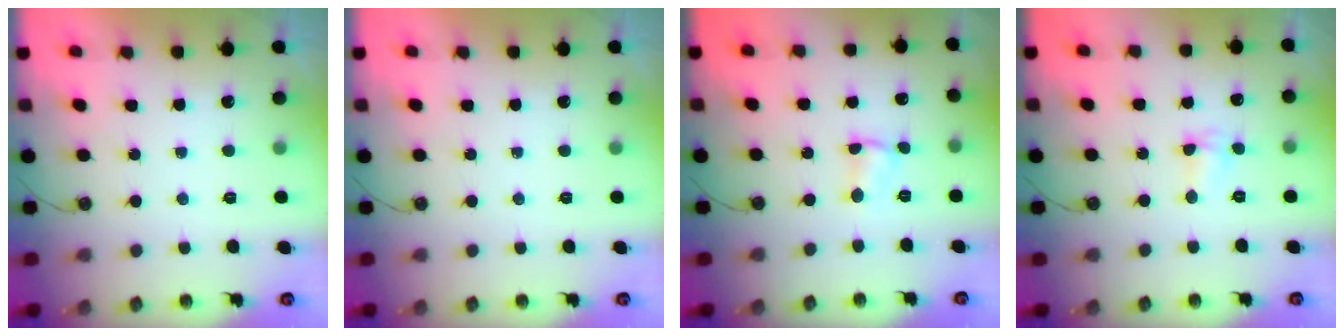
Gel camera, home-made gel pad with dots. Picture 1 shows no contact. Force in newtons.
{"total": 0.0}
{"total": 2.3, "press": 2.3, "slide": 0.3}
{"total": 5.8, "press": 4.7, "slide": 3.4}